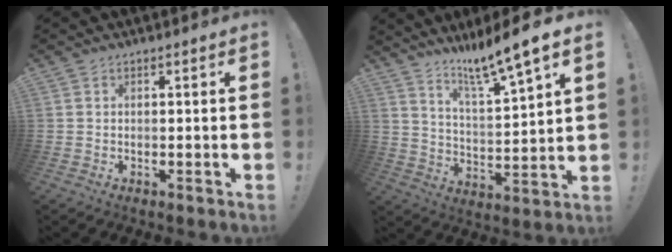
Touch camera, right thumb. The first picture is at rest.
{"total": 11.6, "force": [9.5, -0.3, 6.6], "torque": [-0.122, -0.075, 0.151]}